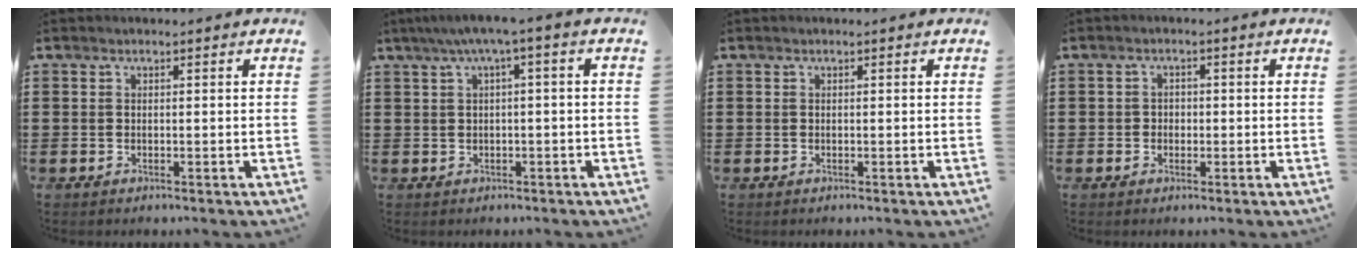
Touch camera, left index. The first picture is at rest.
{"total": 2.9, "force": [-0.3, 0.0, 2.9], "torque": [-0.052, 0.001, -0.011]}
{"total": 0.0}
{"total": 1.5, "force": [-0.4, 1.4, 0.3], "torque": [-0.011, 0.005, -0.011]}